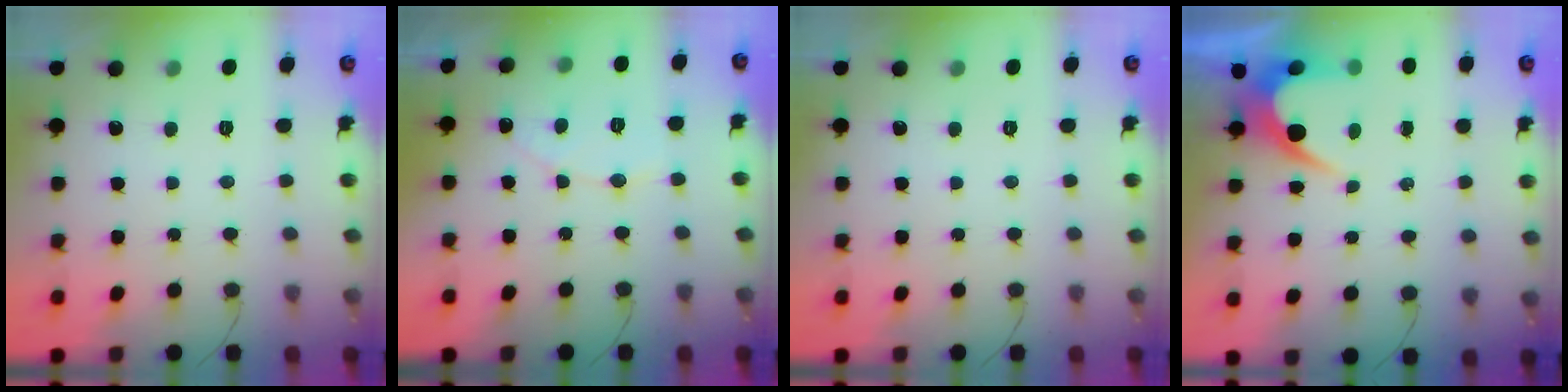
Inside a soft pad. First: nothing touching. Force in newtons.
{"total": 5.0, "press": 5.0, "slide": 0.3}
{"total": 0.0}
{"total": 6.1, "press": 6.1, "slide": 0.3}